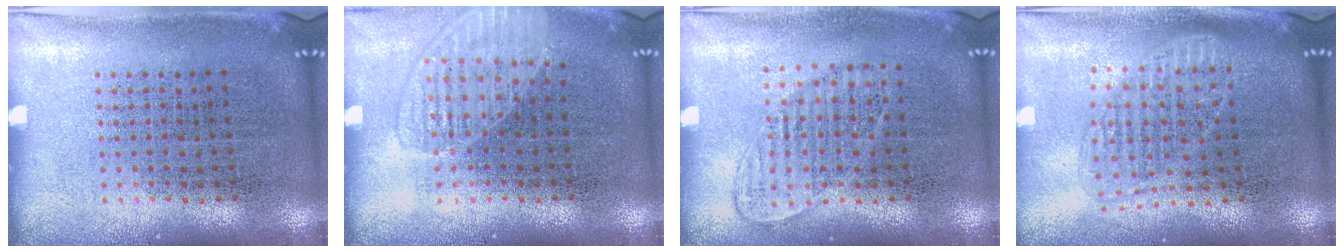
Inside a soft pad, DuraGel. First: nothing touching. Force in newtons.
{"total": 1.4, "press": 1.4, "slide": 0.2}
{"total": 1.1, "press": 1.0, "slide": 0.5}
{"total": 1.6, "press": 1.4, "slide": 0.7}